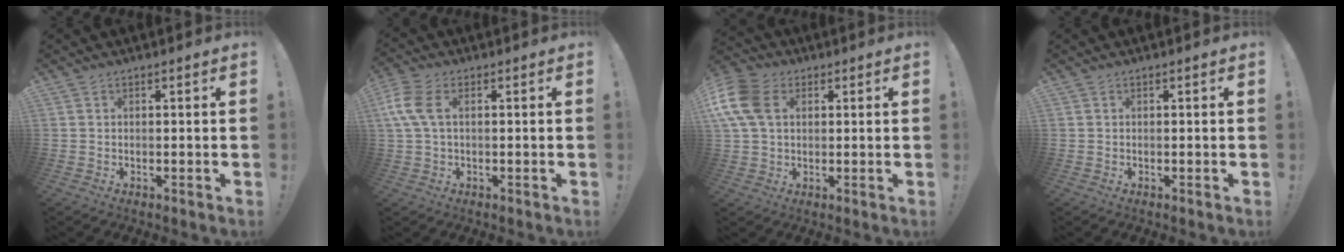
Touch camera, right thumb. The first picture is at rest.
{"total": 8.1, "force": [1.5, 4.7, 6.4], "torque": [-0.149, 0.002, 0.026]}
{"total": 14.7, "force": [3.9, 10.5, 9.5], "torque": [-0.193, -0.003, 0.076]}
{"total": 0.0}